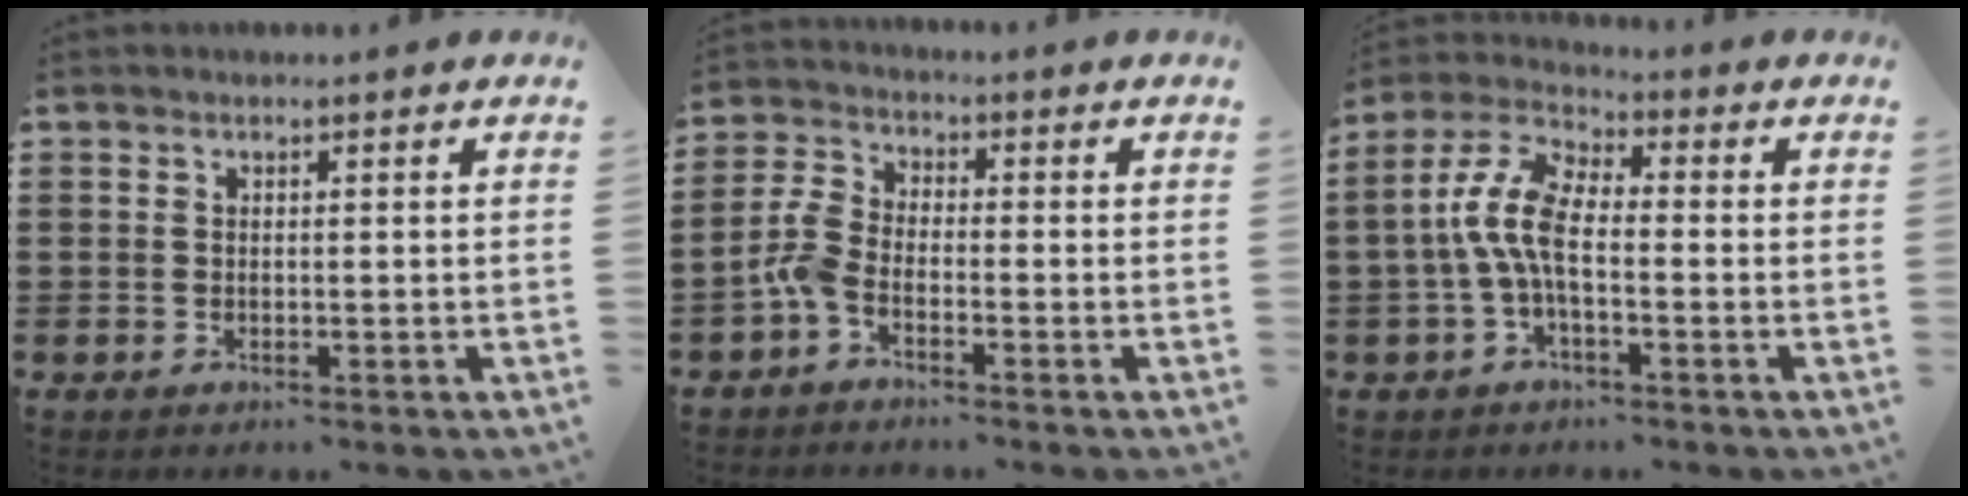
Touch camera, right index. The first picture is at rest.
{"total": 4.3, "force": [-2.6, 1.8, 2.9], "torque": [-0.087, -0.002, -0.058]}
{"total": 8.0, "force": [-1.1, 3.2, 7.2], "torque": [-0.173, -0.006, -0.029]}